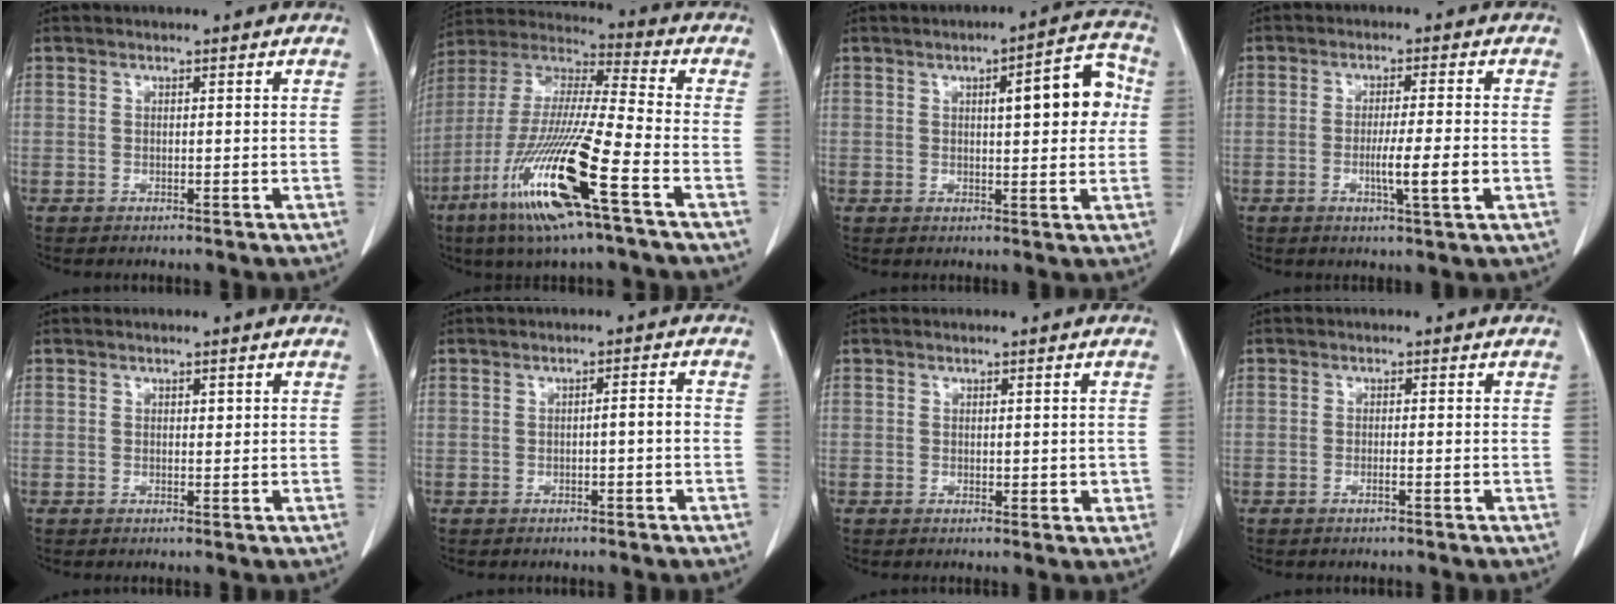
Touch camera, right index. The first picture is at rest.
{"total": 20.1, "force": [-9.1, 0.9, 17.9], "torque": [-0.394, -0.044, -0.179]}
{"total": 9.0, "force": [1.7, 2.2, 8.6], "torque": [-0.108, 0.023, 0.019]}
{"total": 6.0, "force": [-1.5, -0.2, 5.8], "torque": [-0.096, -0.010, -0.025]}
{"total": 0.6, "force": [0.3, 0.4, 0.4], "torque": [-0.004, 0.000, 0.003]}
{"total": 1.7, "force": [-0.5, 0.2, 1.6], "torque": [-0.021, 0.003, -0.009]}
{"total": 2.0, "force": [0.0, 1.2, 1.6], "torque": [-0.015, -0.003, 0.003]}
{"total": 0.9, "force": [-0.5, -0.1, 0.8], "torque": [-0.015, 0.000, -0.008]}